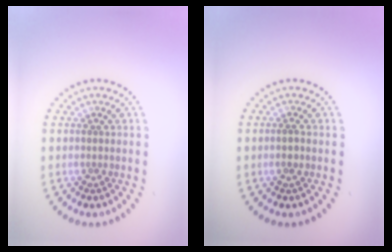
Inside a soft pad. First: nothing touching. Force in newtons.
{"total": 0.6, "press": 0.6, "slide": 0.3}